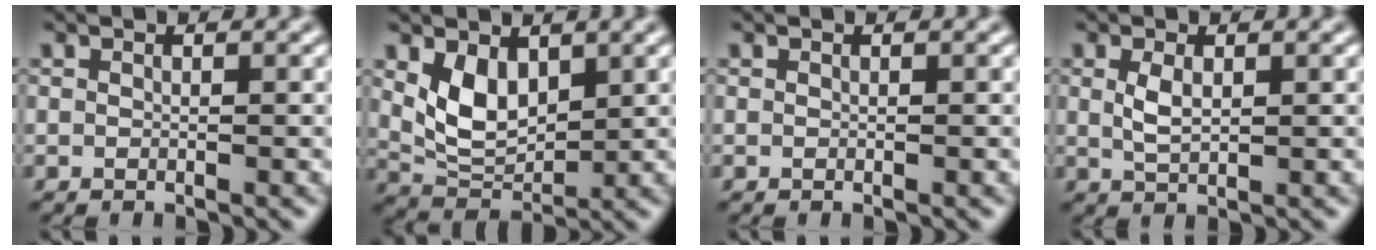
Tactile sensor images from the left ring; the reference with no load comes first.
{"total": 4.5, "force": [1.7, 2.8, 3.1], "torque": [-0.063, -0.009, 0.039]}
{"total": 0.0}
{"total": 2.0, "force": [0.5, 1.0, 1.7], "torque": [-0.042, 0.000, 0.014]}